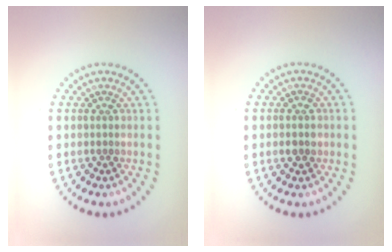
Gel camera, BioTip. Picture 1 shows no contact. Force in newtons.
{"total": 1.3, "press": 1.3, "slide": 0.1}